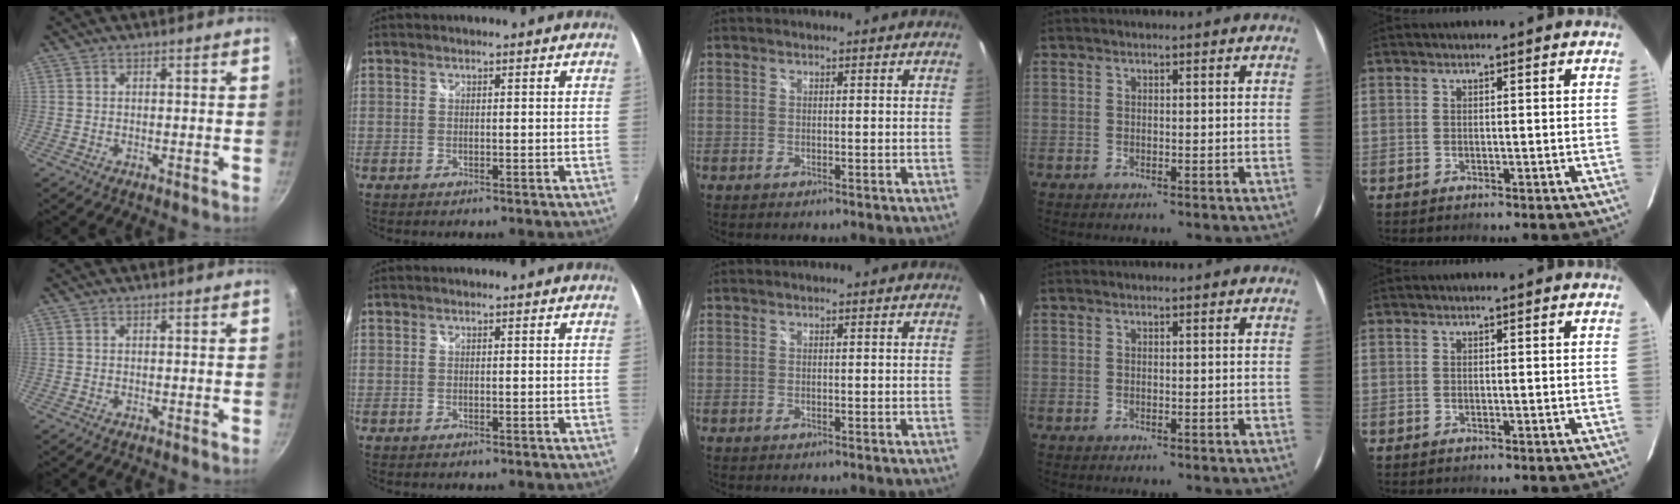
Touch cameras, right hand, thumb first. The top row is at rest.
{}